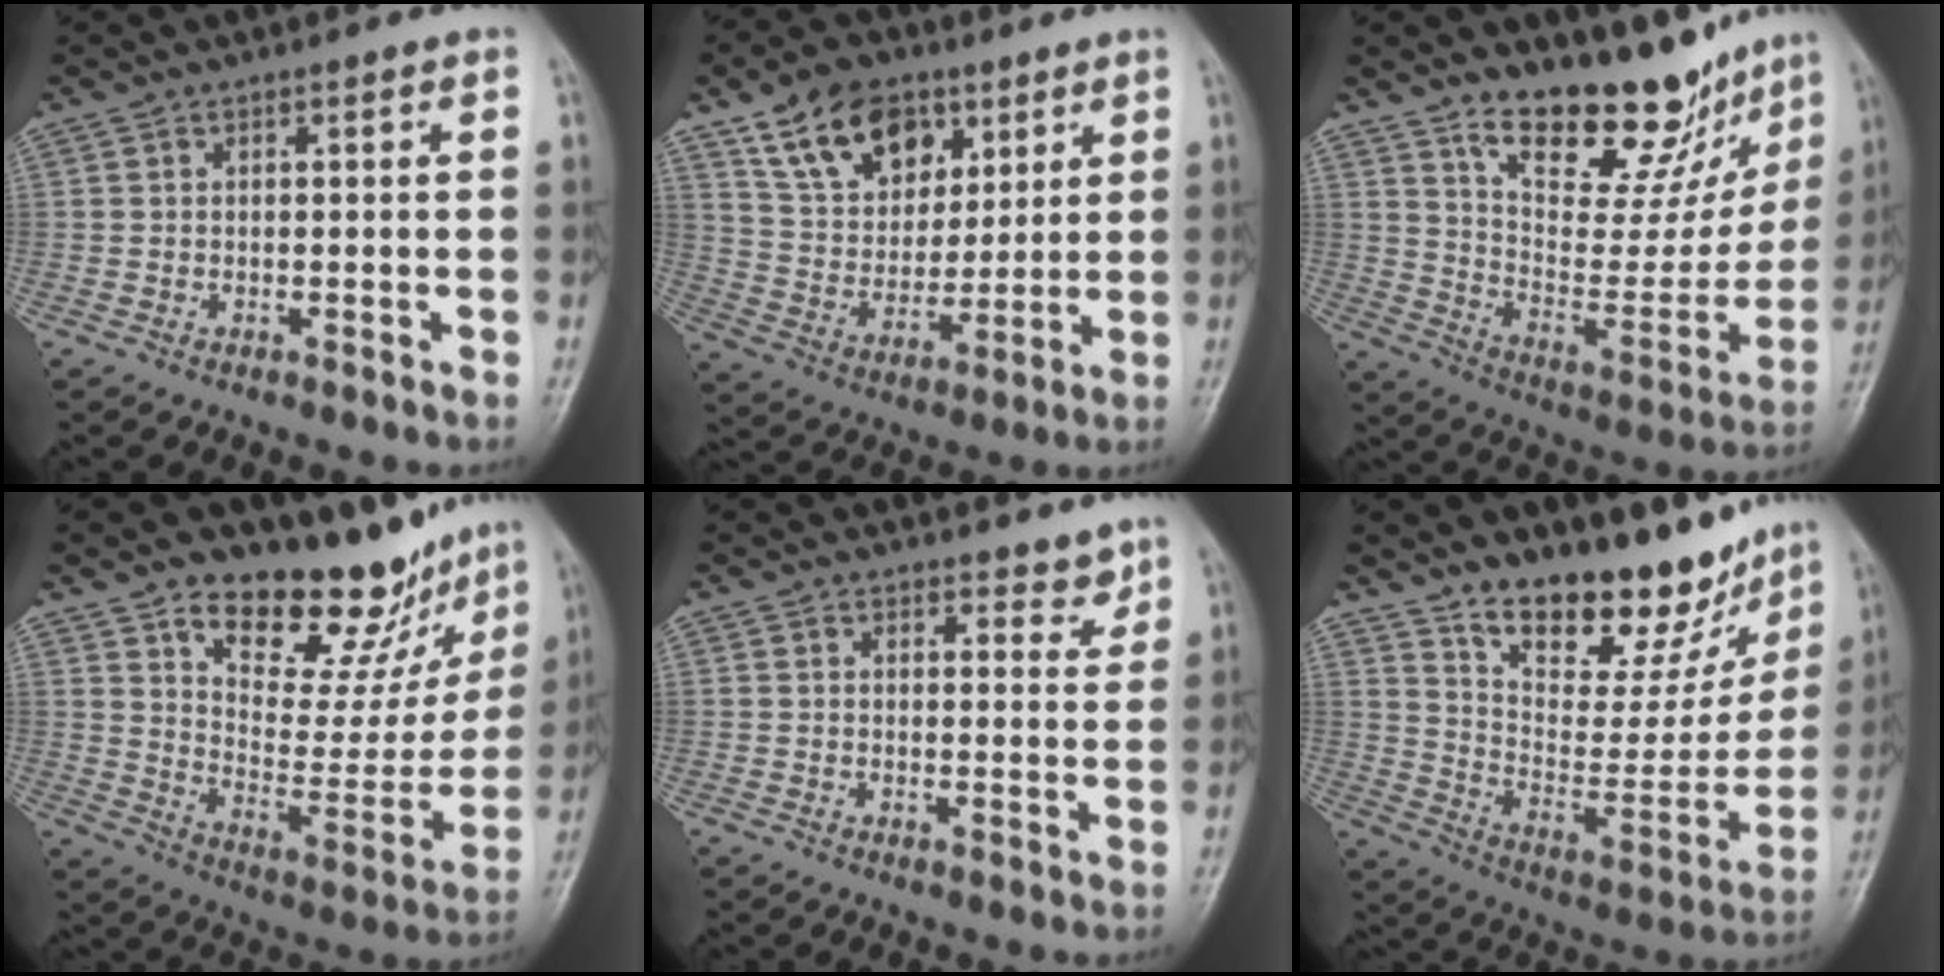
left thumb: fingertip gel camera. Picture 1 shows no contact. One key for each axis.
{"total": 15.5, "fx": 8.5, "fy": 10.3, "fz": 7.8, "tx": -0.096, "ty": -0.033, "tz": 0.157}
{"total": 20.1, "fx": 16.0, "fy": 8.1, "fz": 9.2, "tx": -0.072, "ty": -0.106, "tz": 0.249}
{"total": 19.1, "fx": 15.1, "fy": 8.1, "fz": 8.6, "tx": -0.052, "ty": -0.105, "tz": 0.226}
{"total": 3.3, "fx": 2.8, "fy": 1.4, "fz": 1.0, "tx": 0.007, "ty": -0.021, "tz": 0.035}
{"total": 20.9, "fx": 16.2, "fy": 8.6, "fz": 10.0, "tx": -0.093, "ty": -0.099, "tz": 0.255}